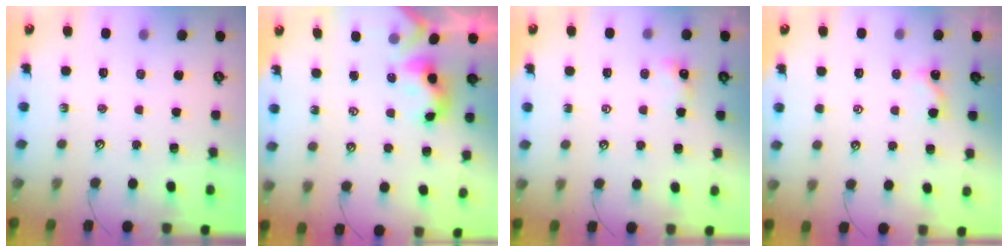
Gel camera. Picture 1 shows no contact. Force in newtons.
{"total": 3.7, "press": 3.7, "slide": 0.3}
{"total": 0.8, "press": 0.8, "slide": 0.3}
{"total": 0.0}